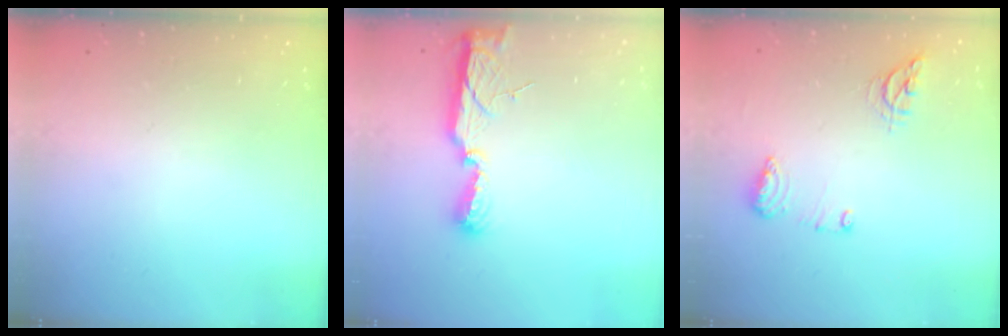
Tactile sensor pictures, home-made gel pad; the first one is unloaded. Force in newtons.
{"total": 10.6, "press": 9.3, "slide": 5.2}
{"total": 11.7, "press": 10.0, "slide": 6.1}